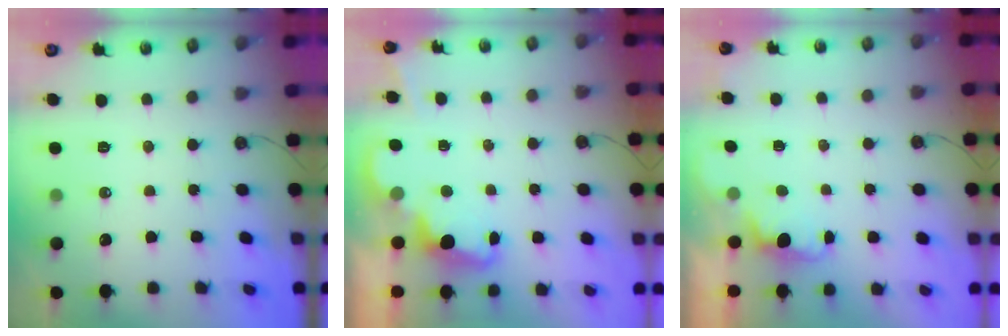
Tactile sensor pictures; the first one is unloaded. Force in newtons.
{"total": 2.5, "press": 2.4, "slide": 0.5}
{"total": 0.8, "press": 0.2, "slide": 0.7}